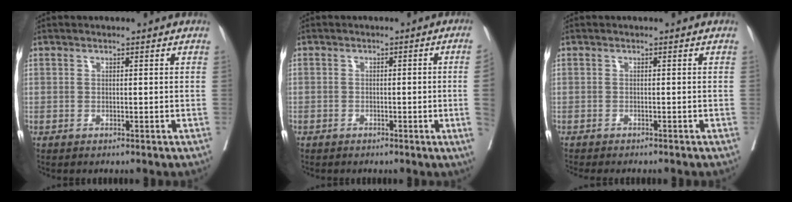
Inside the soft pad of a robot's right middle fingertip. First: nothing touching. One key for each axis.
{"total": 3.9, "fx": -0.9, "fy": -0.6, "fz": 3.8, "tx": -0.044, "ty": 0.002, "tz": -0.013}
{"total": 4.6, "fx": -4.1, "fy": 0.7, "fz": 2.0, "tx": -0.022, "ty": -0.008, "tz": -0.057}